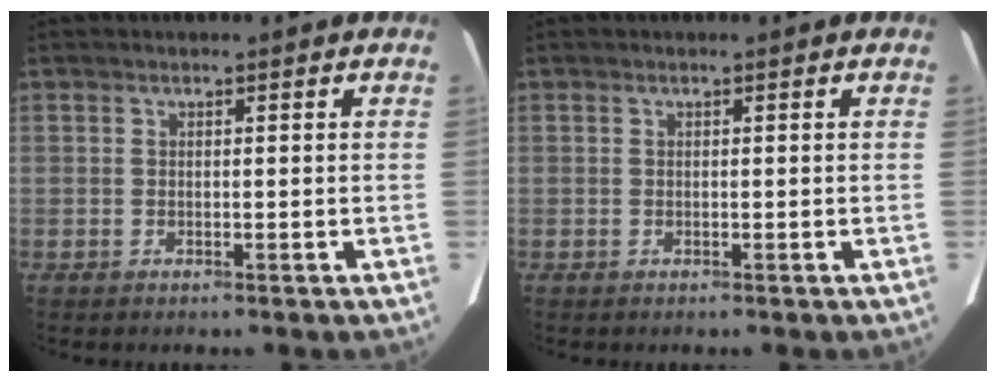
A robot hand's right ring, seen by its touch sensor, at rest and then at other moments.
{"total": 0.0}